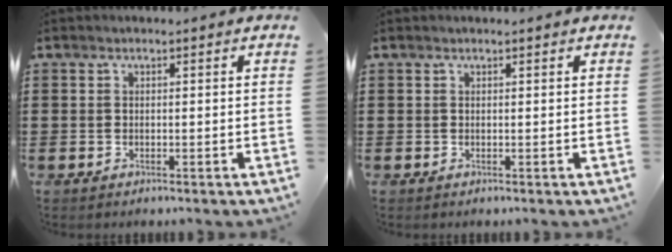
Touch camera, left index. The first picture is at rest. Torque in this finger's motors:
{"motor_torque": [0.02, 0.03, 0.02, 0.01]}